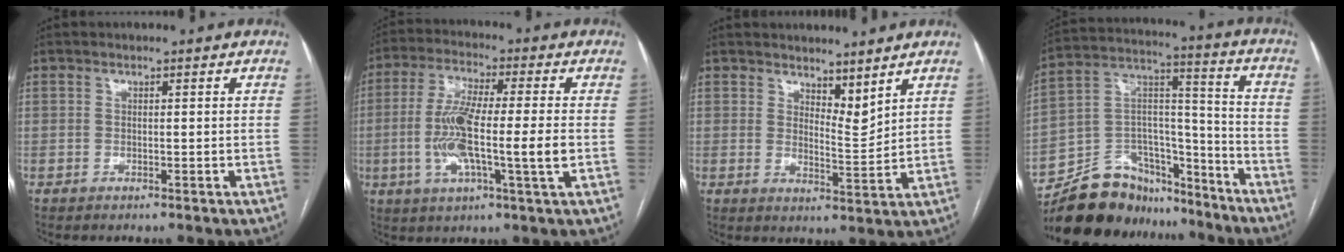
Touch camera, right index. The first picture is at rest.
{"total": 12.5, "force": [-1.6, 0.9, 12.3], "torque": [-0.241, 0.002, -0.032]}
{"total": 4.7, "force": [3.9, 1.4, 2.2], "torque": [-0.037, -0.013, 0.072]}
{"total": 19.3, "force": [-16.8, 7.9, 5.2], "torque": [-0.100, 0.051, -0.274]}